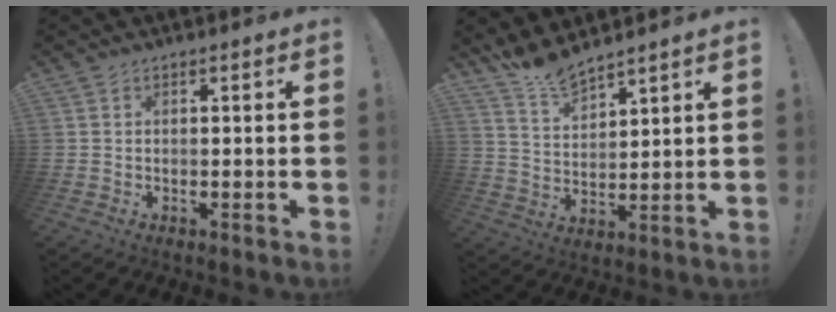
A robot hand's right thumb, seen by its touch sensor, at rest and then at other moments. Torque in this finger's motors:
{"motor_torque": [-0.18, 0.21, -0.20, 0.20, -0.02]}